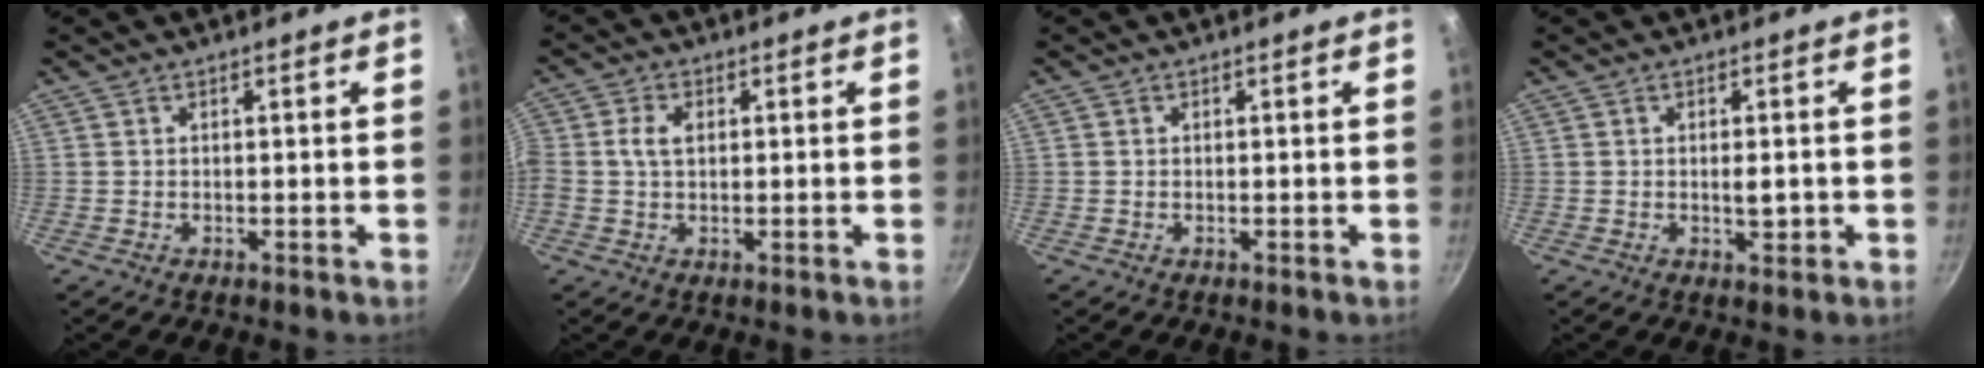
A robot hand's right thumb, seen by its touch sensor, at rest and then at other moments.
{"total": 4.2, "force": [0.5, 2.8, 3.1], "torque": [-0.058, 0.010, 0.004]}
{"total": 0.0}
{"total": 3.2, "force": [0.3, 1.0, 3.0], "torque": [-0.051, -0.005, 0.007]}